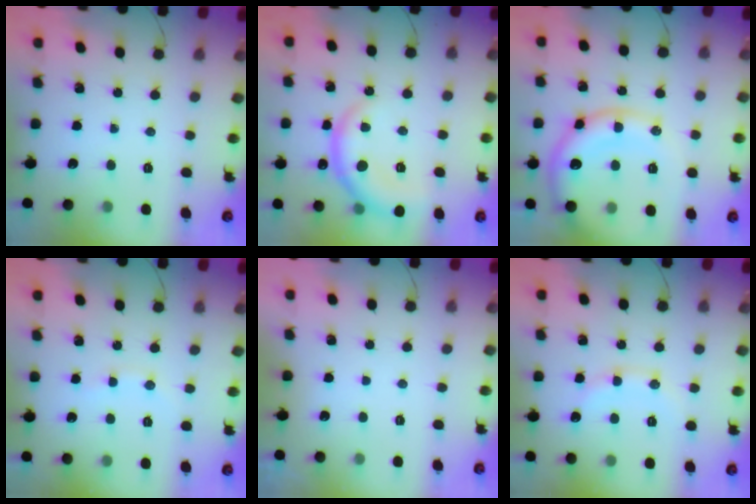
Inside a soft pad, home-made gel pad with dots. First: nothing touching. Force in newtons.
{"total": 9.8, "press": 9.8, "slide": 0.5}
{"total": 15.1, "press": 14.9, "slide": 2.4}
{"total": 6.5, "press": 6.4, "slide": 1.3}
{"total": 3.0, "press": 3.0, "slide": 0.1}
{"total": 9.8, "press": 9.7, "slide": 1.2}